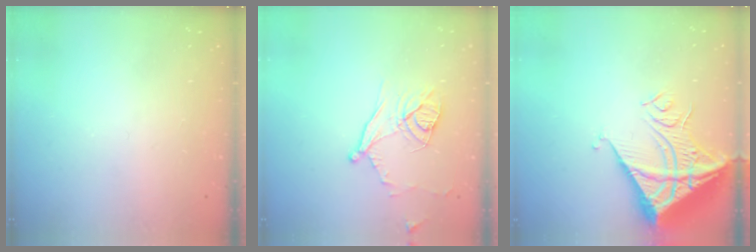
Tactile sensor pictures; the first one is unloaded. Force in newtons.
{"total": 11.3, "press": 11.0, "slide": 2.3}
{"total": 14.2, "press": 14.1, "slide": 1.9}